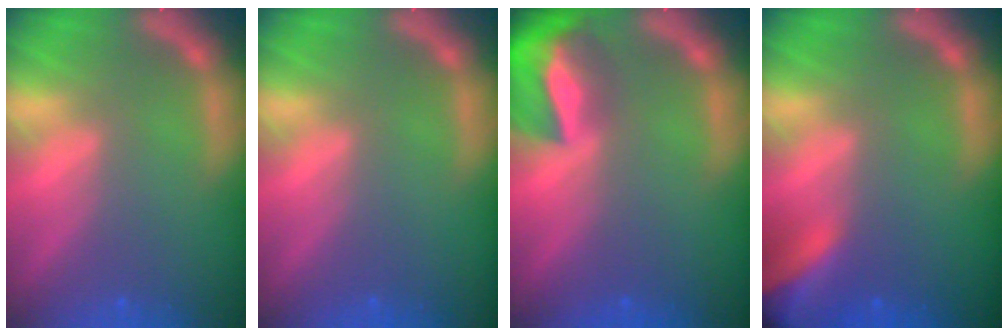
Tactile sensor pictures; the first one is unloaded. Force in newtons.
{"total": 0.0}
{"total": 8.5}
{"total": 9.4}